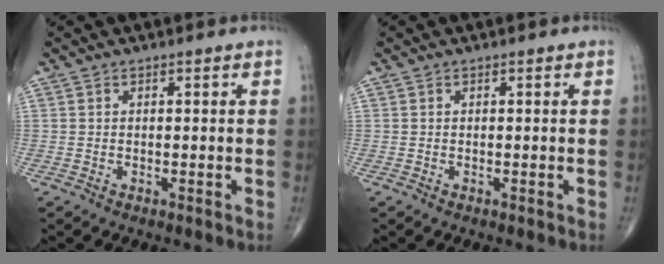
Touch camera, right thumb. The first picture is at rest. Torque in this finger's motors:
{"motor_torque": [0.09, 0.12, 0.12, 0.00, -0.01]}